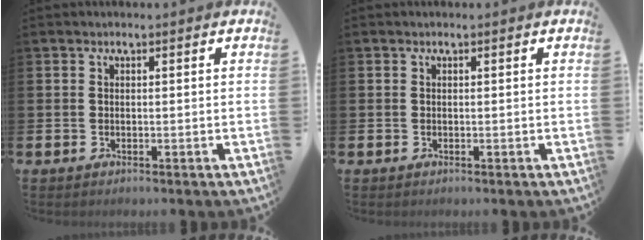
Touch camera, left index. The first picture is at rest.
{"total": 0.0}